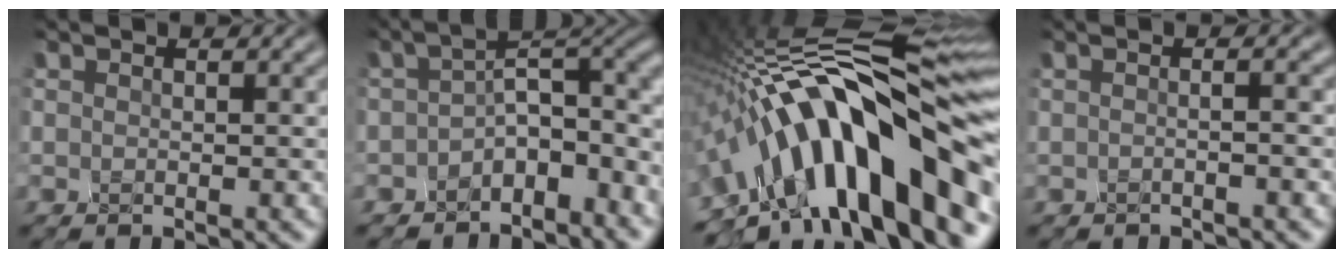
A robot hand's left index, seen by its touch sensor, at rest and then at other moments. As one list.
[{"total": 7.0, "force": [-2.4, 3.7, 5.4], "torque": [-0.067, 0.013, -0.053]}, {"total": 16.3, "force": [-5.3, 5.8, 14.3], "torque": [-0.192, 0.051, -0.107]}, {"total": 3.9, "force": [0.6, 2.1, 3.2], "torque": [-0.012, 0.026, -0.031]}]